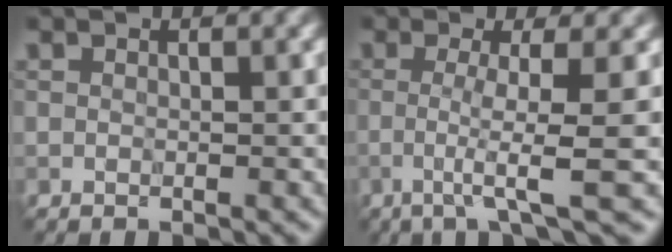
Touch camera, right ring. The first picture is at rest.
{"total": 5.3, "force": [-1.1, 0.5, 5.1], "torque": [-0.083, -0.002, -0.026]}